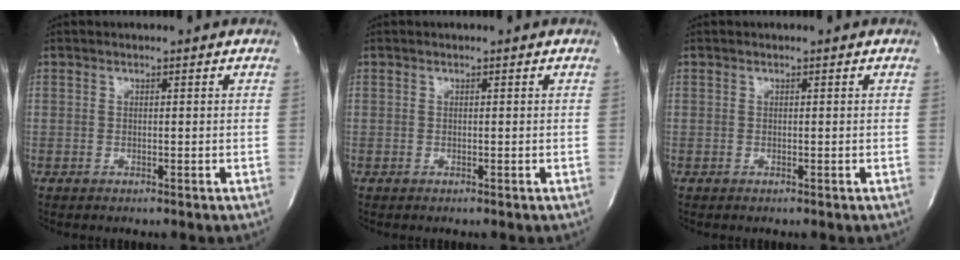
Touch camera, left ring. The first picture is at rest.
{"total": 0.0}
{"total": 0.0}